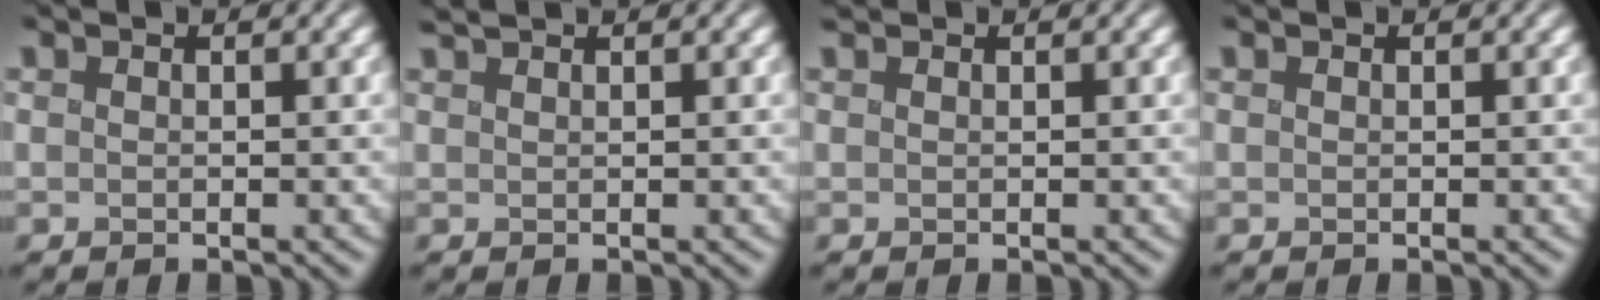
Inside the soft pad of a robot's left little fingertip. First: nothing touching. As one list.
[{"total": 1.4, "force": [1.2, 0.3, 0.7], "torque": [-0.002, 0.009, 0.009]}, {"total": 0.9, "force": [0.7, 0.4, 0.4], "torque": [0.001, 0.005, 0.002]}, {"total": 0.0}]